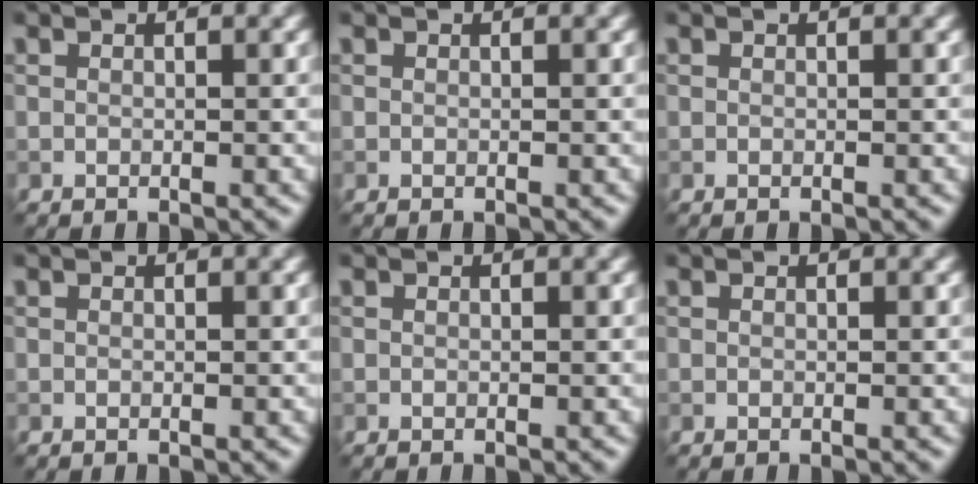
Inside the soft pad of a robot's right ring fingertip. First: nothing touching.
{"total": 0.0}
{"total": 0.0}
{"total": 0.0}
{"total": 0.0}
{"total": 0.0}